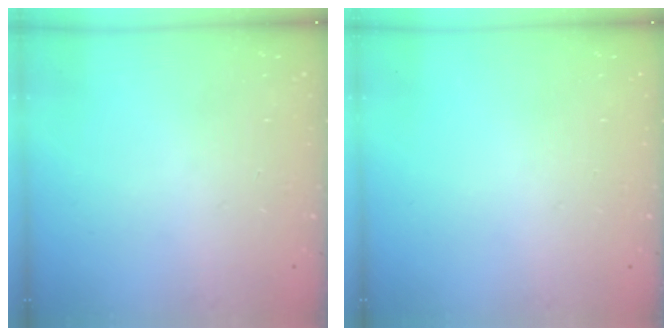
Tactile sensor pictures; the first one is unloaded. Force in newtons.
{"total": 0.0}